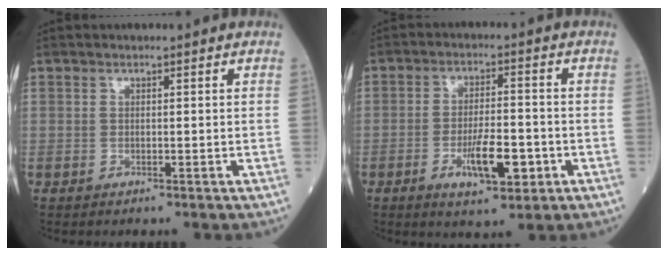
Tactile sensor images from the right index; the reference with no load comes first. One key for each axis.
{"total": 7.7, "fx": -2.8, "fy": 2.1, "fz": 6.9, "tx": -0.122, "ty": -0.006, "tz": -0.043}